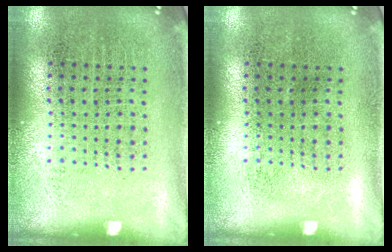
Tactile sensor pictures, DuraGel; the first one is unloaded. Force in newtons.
{"total": 0.0}